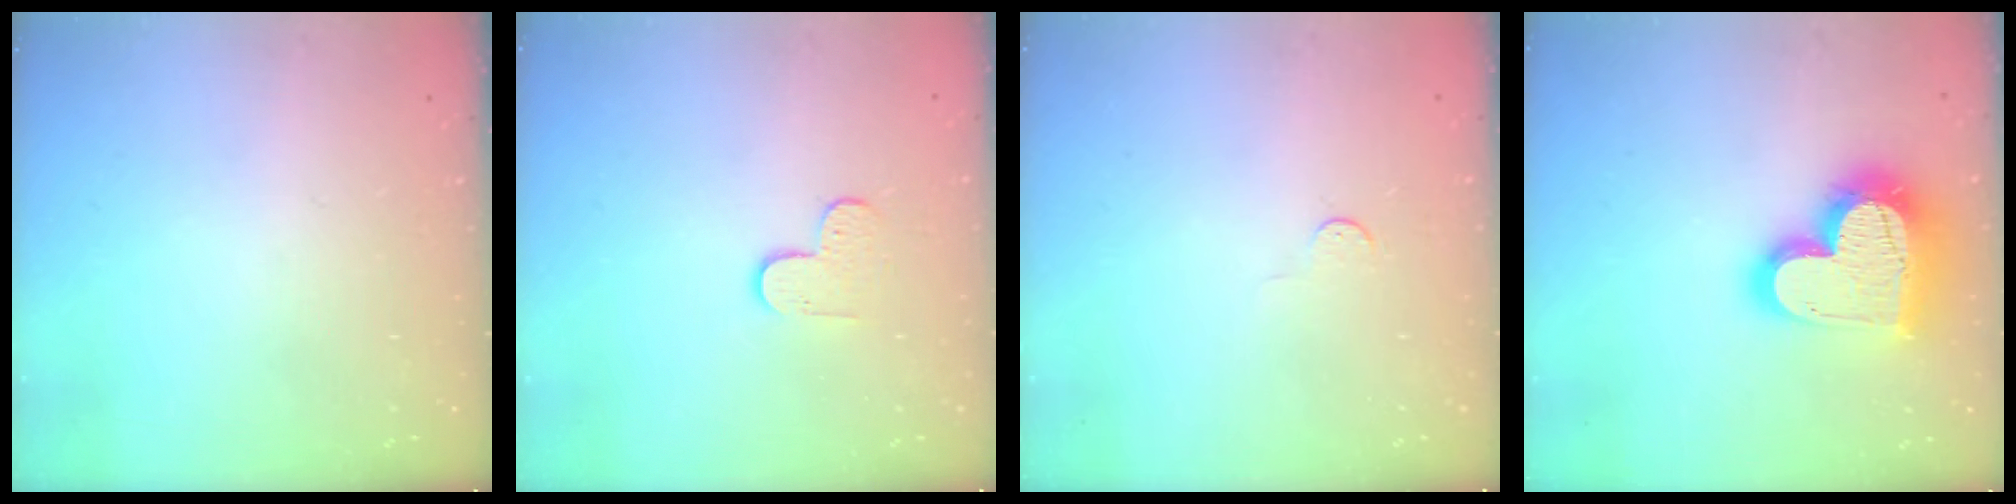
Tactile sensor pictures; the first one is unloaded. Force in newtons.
{"total": 3.8, "press": 3.8, "slide": 0.4}
{"total": 2.8, "press": 2.8, "slide": 0.4}
{"total": 23.6, "press": 23.5, "slide": 2.1}